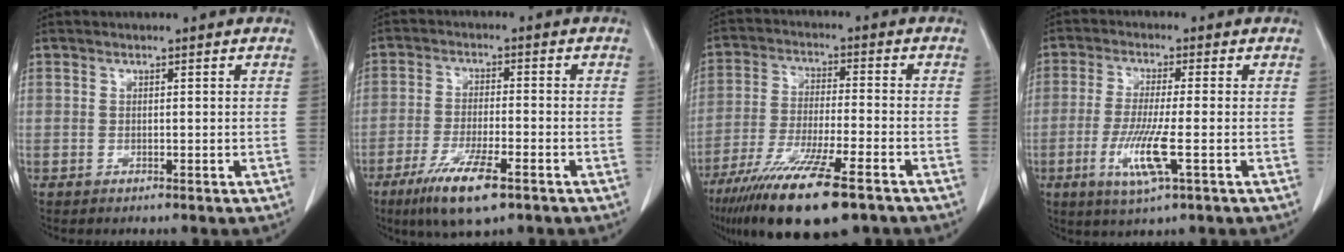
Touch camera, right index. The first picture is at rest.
{"total": 10.2, "force": [-6.1, 1.7, 8.0], "torque": [-0.154, -0.023, -0.103]}
{"total": 16.7, "force": [-11.3, 2.2, 12.1], "torque": [-0.214, -0.046, -0.193]}
{"total": 7.8, "force": [-2.4, 0.1, 7.4], "torque": [-0.147, -0.019, -0.046]}